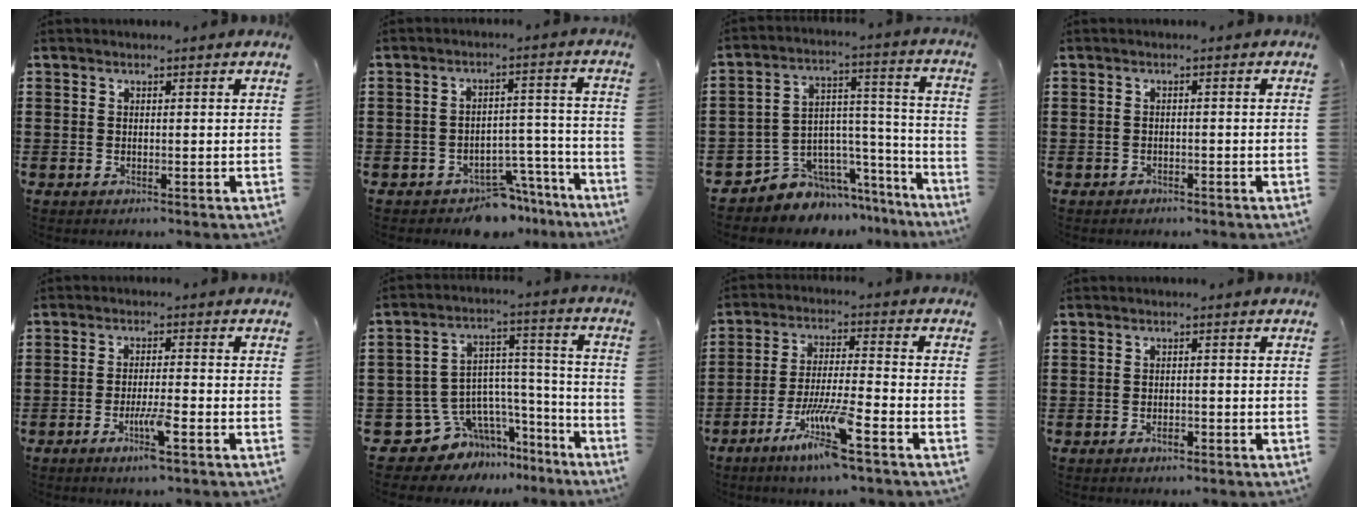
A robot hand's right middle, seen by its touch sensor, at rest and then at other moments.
{"total": 6.3, "force": [-5.8, 1.9, 1.7], "torque": [-0.023, 0.022, -0.109]}
{"total": 6.4, "force": [-5.2, 3.6, -0.5], "torque": [-0.006, -0.001, -0.097]}
{"total": 1.0, "force": [-0.9, 0.4, -0.1], "torque": [-0.002, 0.002, -0.021]}
{"total": 4.7, "force": [-2.4, 0.3, 4.0], "torque": [-0.071, -0.007, -0.043]}
{"total": 8.2, "force": [-5.2, 6.0, 1.7], "torque": [-0.068, -0.011, -0.090]}
{"total": 8.9, "force": [-5.7, 0.5, 6.8], "torque": [-0.134, -0.008, -0.106]}
{"total": 1.4, "force": [-1.0, 0.6, 0.9], "torque": [-0.020, -0.002, -0.018]}